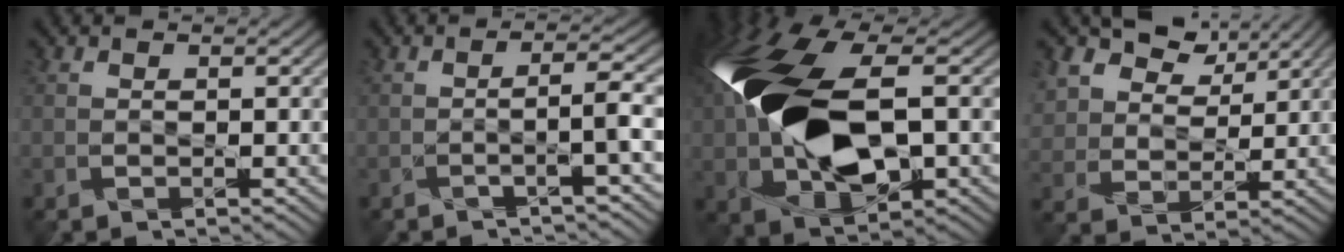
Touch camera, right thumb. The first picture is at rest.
{"total": 3.2, "force": [-1.3, 0.3, 2.9], "torque": [-0.036, 0.010, -0.041]}
{"total": 15.4, "force": [0.4, 8.5, 12.9], "torque": [-0.295, 0.011, 0.004]}
{"total": 8.9, "force": [6.0, 5.5, 3.6], "torque": [-0.099, 0.013, 0.114]}